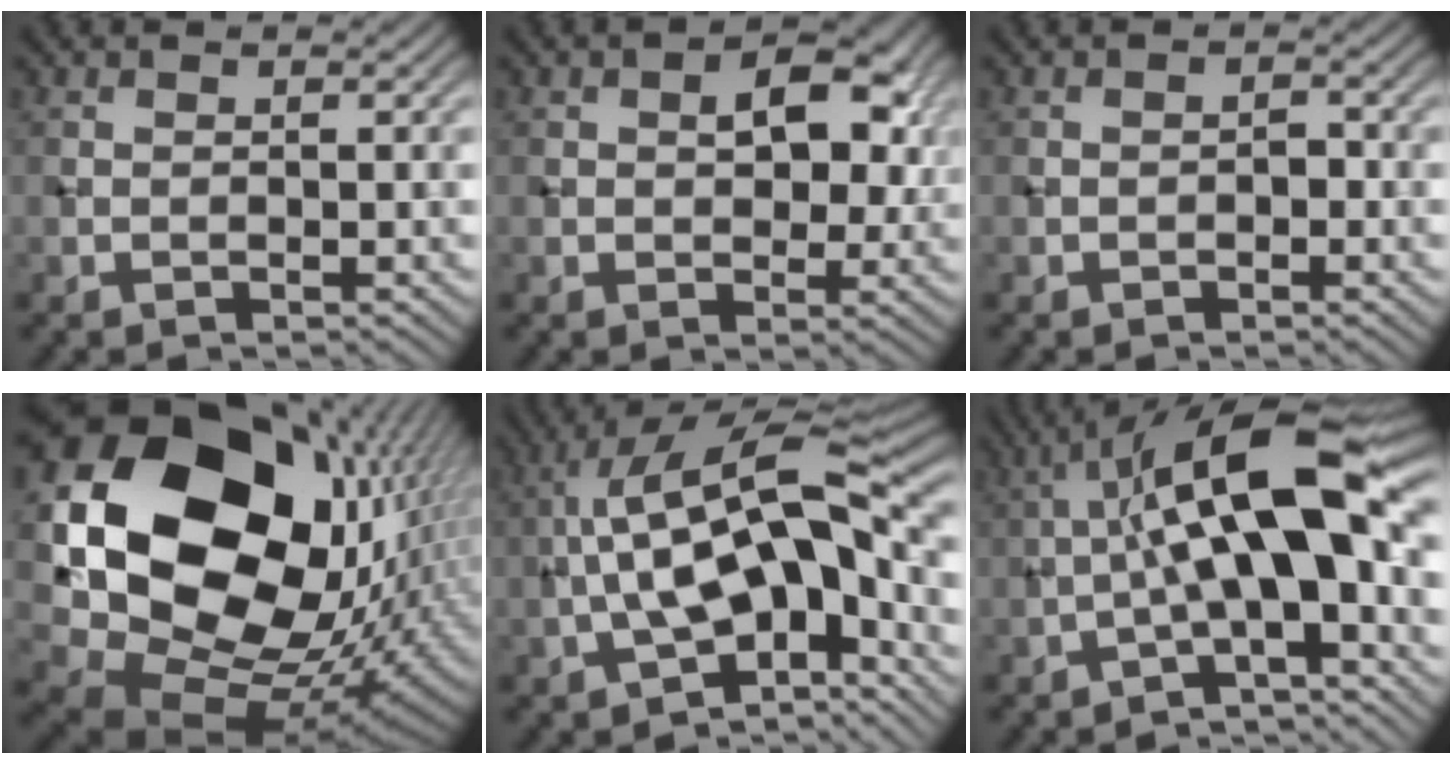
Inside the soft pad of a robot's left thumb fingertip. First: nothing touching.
{"total": 6.9, "force": [1.5, 4.0, 5.5], "torque": [-0.074, 0.002, 0.021]}
{"total": 1.0, "force": [-0.5, 0.5, 0.7], "torque": [-0.010, 0.006, -0.011]}
{"total": 21.9, "force": [4.2, 17.2, 12.9], "torque": [-0.314, -0.028, 0.106]}
{"total": 16.5, "force": [-2.4, 7.2, 14.6], "torque": [-0.243, 0.025, -0.047]}
{"total": 13.5, "force": [-0.9, 4.0, 12.9], "torque": [-0.205, 0.032, -0.027]}